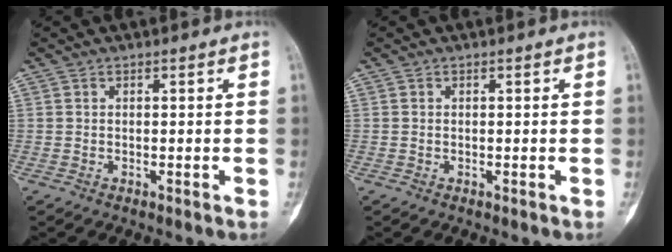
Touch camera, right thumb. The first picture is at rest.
{"total": 0.0}